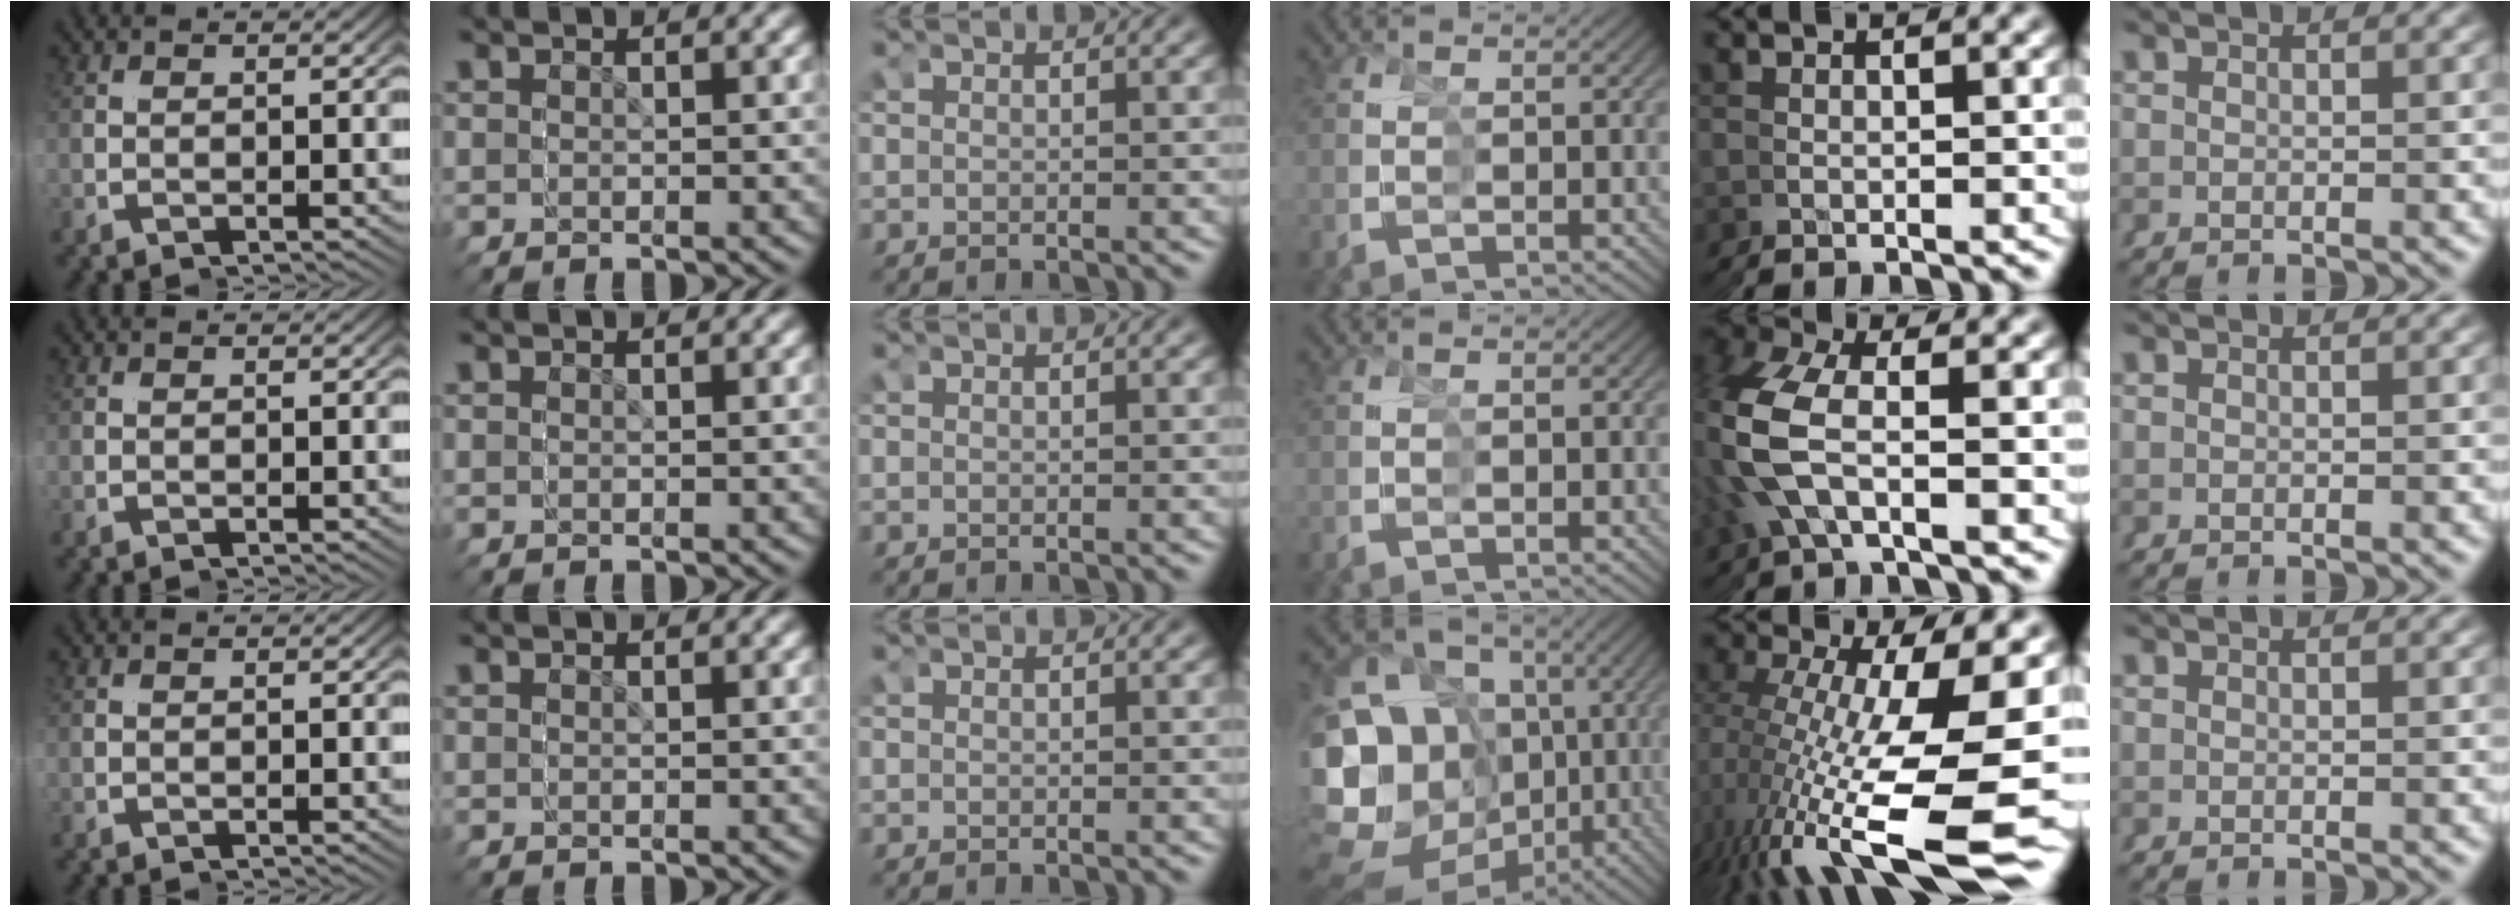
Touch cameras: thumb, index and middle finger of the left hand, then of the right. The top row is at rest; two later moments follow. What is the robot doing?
{"motion": "grasp_and_lifting", "object": "straw"}